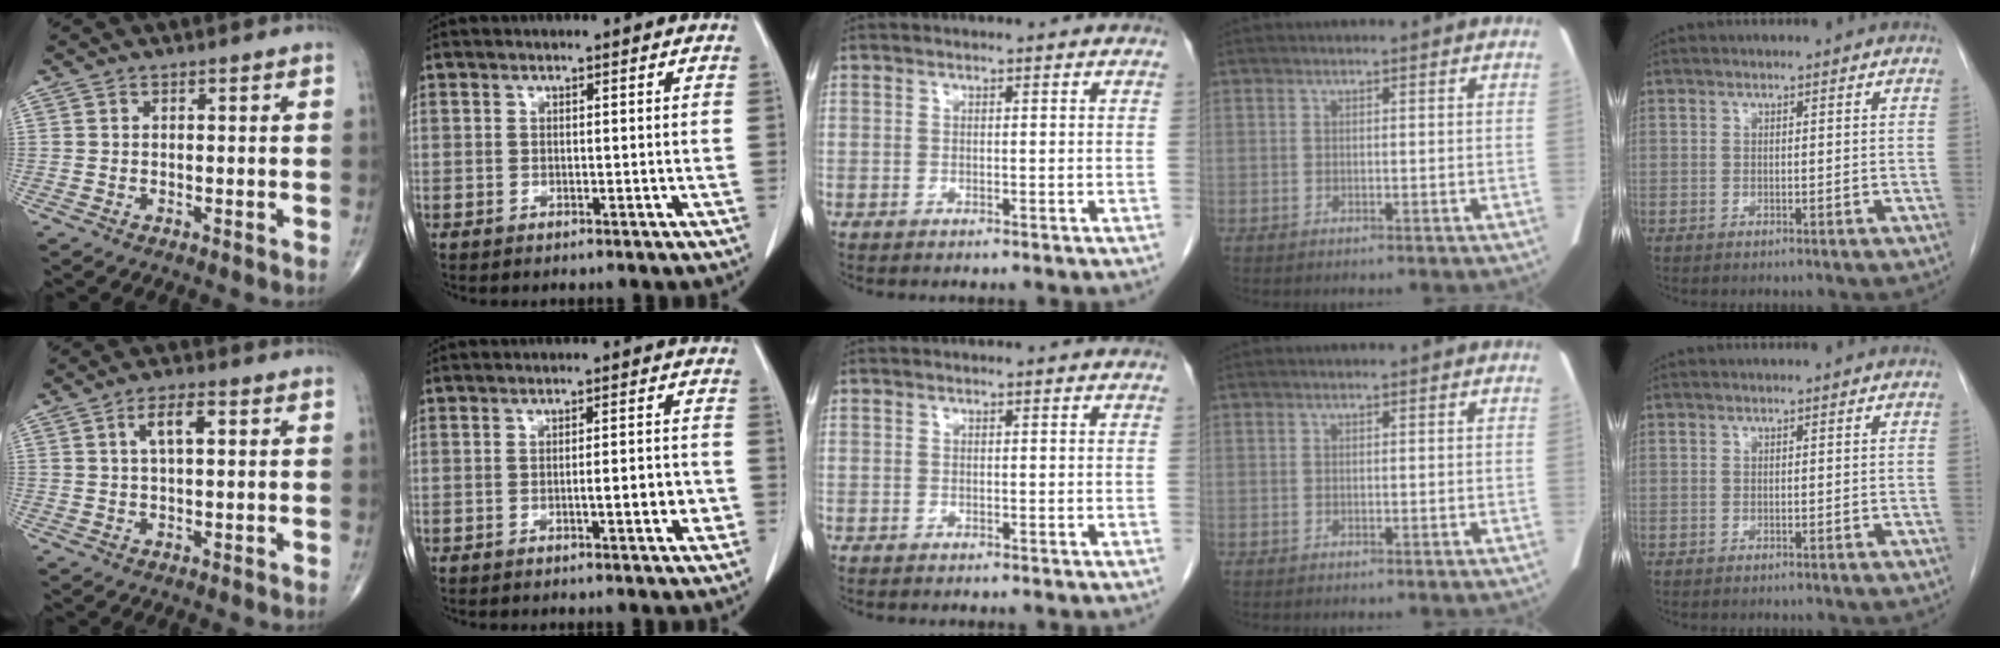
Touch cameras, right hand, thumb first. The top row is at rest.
{"thumb": {"total": 4.9, "force": [1.4, 1.8, 4.4], "torque": [-0.073, 0.004, 0.023]}, "index": {"total": 3.9, "force": [-1.2, 0.8, 3.7], "torque": [-0.054, 0.001, -0.014]}}